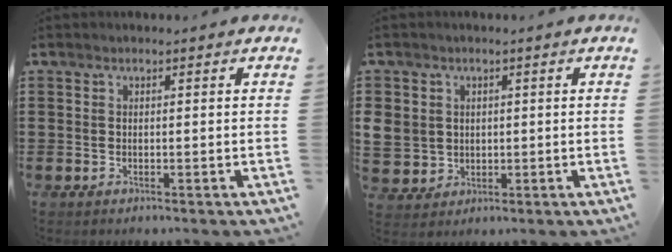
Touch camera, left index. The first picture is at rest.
{"total": 4.0, "force": [0.7, 3.9, 0.5], "torque": [-0.036, 0.010, 0.008]}